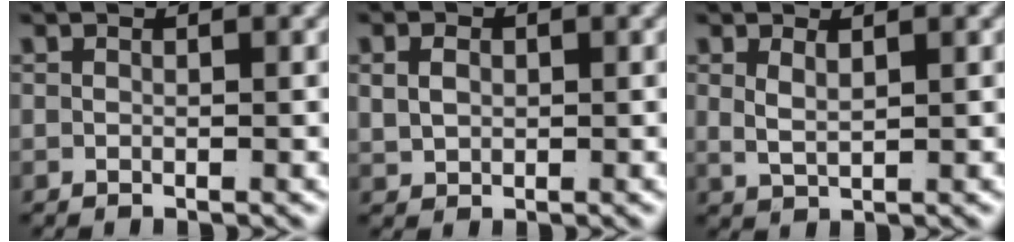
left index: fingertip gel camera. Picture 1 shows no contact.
{"total": 1.8, "force": [0.5, 1.3, 1.2], "torque": [-0.025, -0.008, 0.021]}
{"total": 1.8, "force": [0.6, 0.9, 1.5], "torque": [-0.035, -0.012, 0.024]}